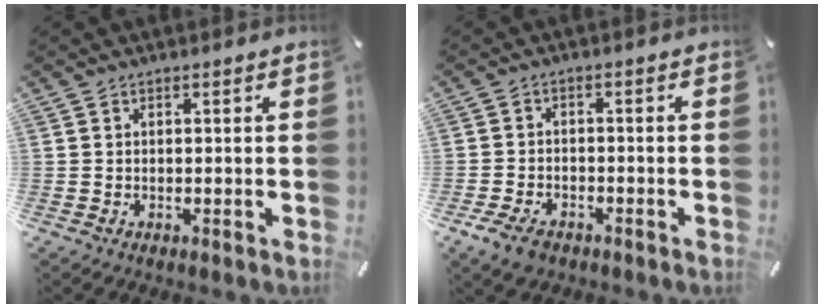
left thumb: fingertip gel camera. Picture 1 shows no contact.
{"total": 5.1, "force": [-3.3, 3.1, 2.4], "torque": [-0.061, 0.013, -0.065]}